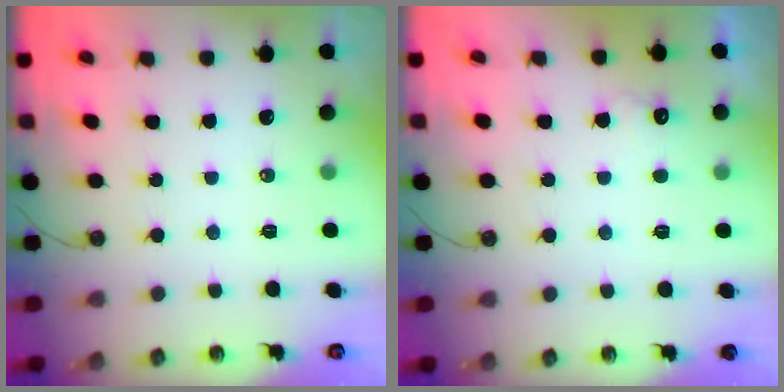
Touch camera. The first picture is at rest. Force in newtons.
{"total": 5.1, "press": 5.0, "slide": 1.1}